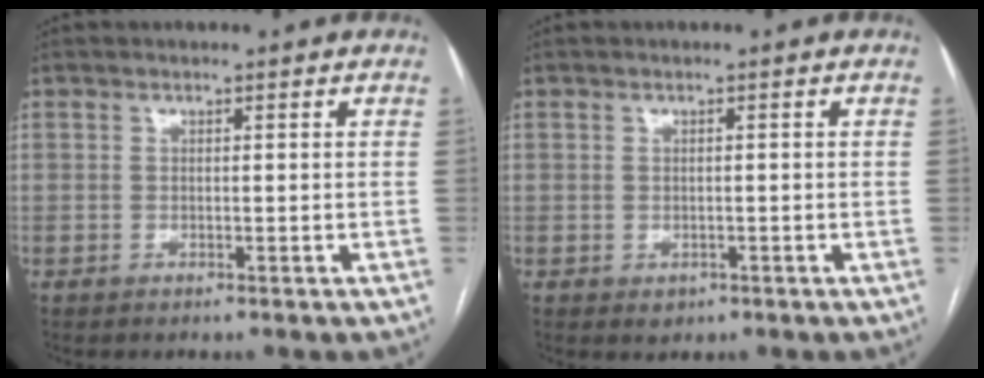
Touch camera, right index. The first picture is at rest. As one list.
[{"total": 1.4, "force": [-0.5, 1.2, 0.4], "torque": [-0.003, 0.002, 0.000]}]